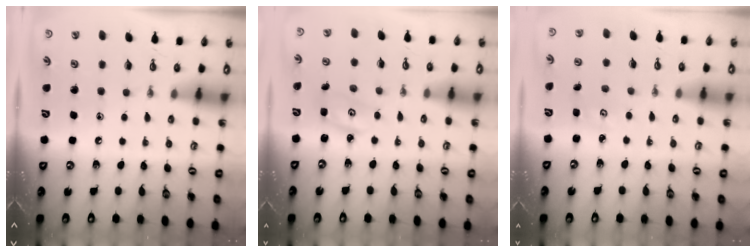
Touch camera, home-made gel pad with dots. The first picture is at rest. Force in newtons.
{"total": 2.4, "press": 2.3, "slide": 0.4}
{"total": 2.0, "press": 2.0, "slide": 0.3}